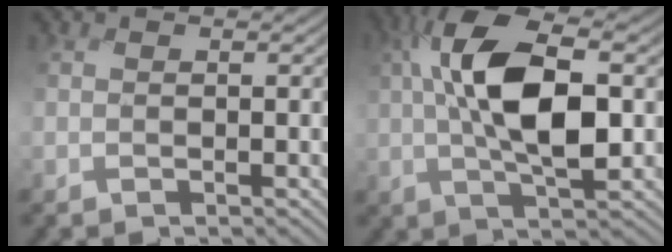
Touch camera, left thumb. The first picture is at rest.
{"total": 11.9, "force": [1.3, 5.4, 10.6], "torque": [-0.210, 0.011, 0.016]}